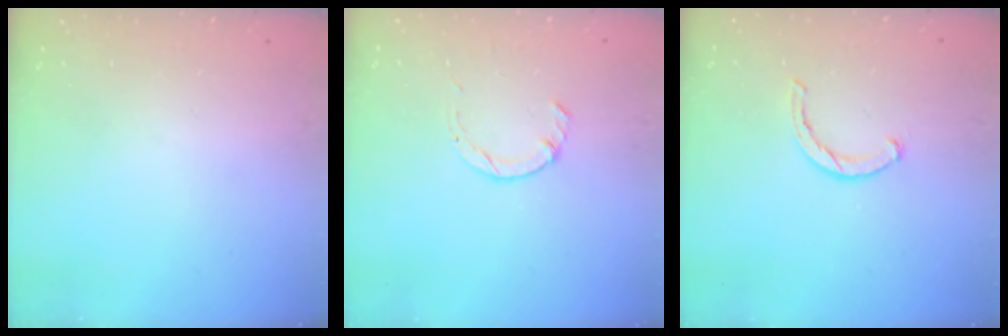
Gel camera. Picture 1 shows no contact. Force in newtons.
{"total": 1.0, "press": 1.0, "slide": 0.3}
{"total": 2.3, "press": 2.3, "slide": 0.4}